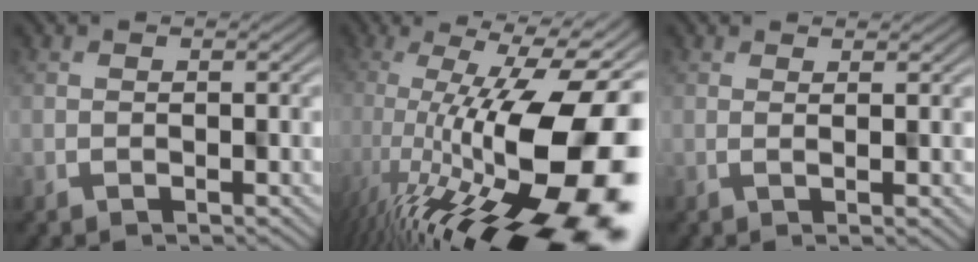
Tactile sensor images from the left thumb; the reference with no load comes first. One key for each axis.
{"total": 19.7, "fx": -3.7, "fy": 6.7, "fz": 18.2, "tx": -0.268, "ty": -0.016, "tz": -0.069}
{"total": 2.2, "fx": 0.6, "fy": 0.3, "fz": 2.1, "tx": -0.020, "ty": 0.009, "tz": 0.003}